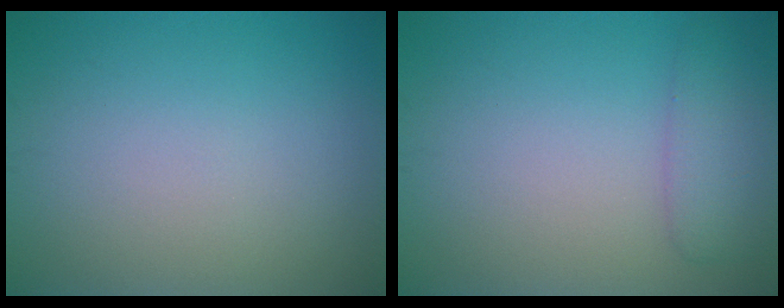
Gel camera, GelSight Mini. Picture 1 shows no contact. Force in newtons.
{"total": 2.3, "press": 2.3, "slide": 0.1}